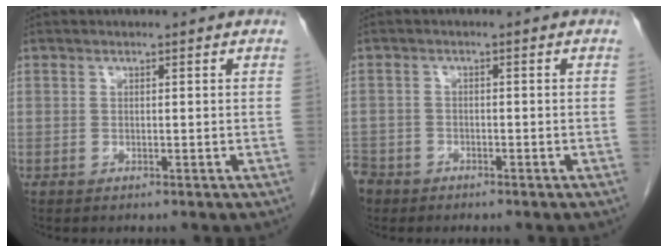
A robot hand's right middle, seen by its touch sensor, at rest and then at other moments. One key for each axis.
{"total": 5.3, "fx": -4.0, "fy": 3.5, "fz": 0.6, "tx": -0.025, "ty": -0.001, "tz": -0.079}